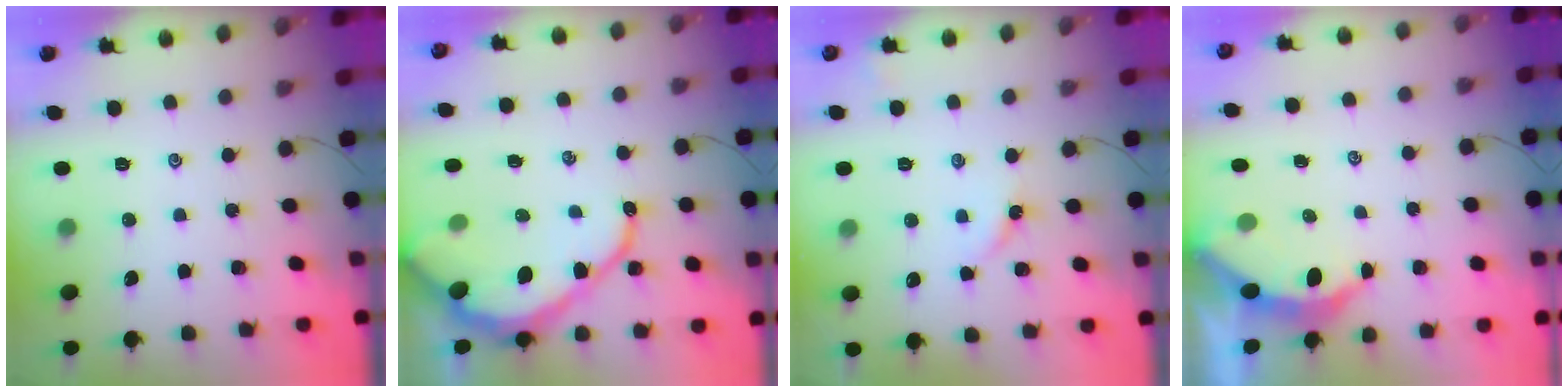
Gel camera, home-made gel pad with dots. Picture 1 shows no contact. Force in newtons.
{"total": 13.5, "press": 13.4, "slide": 1.7}
{"total": 3.7, "press": 3.7, "slide": 0.5}
{"total": 3.7, "press": 3.7, "slide": 0.4}